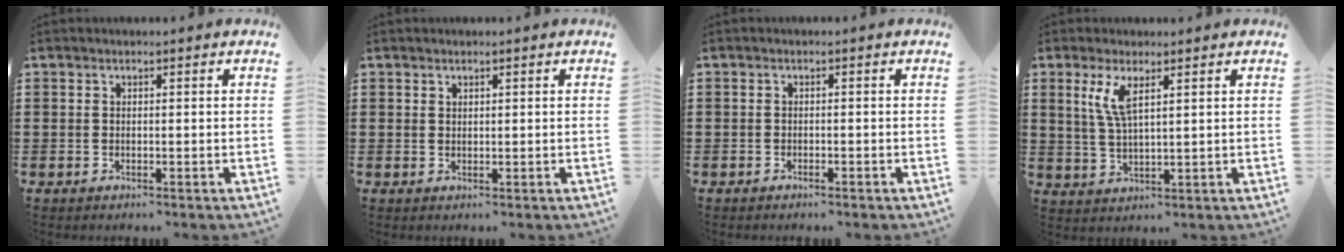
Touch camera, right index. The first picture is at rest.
{"total": 0.7, "force": [0.6, 0.4, 0.1], "torque": [-0.002, 0.002, 0.012]}
{"total": 0.9, "force": [-0.8, -0.1, 0.2], "torque": [-0.007, -0.005, -0.016]}
{"total": 4.7, "force": [2.2, 1.2, 4.0], "torque": [-0.085, 0.003, 0.037]}